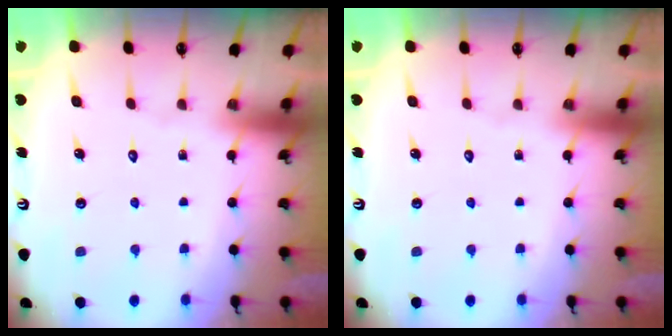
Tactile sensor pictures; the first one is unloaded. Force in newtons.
{"total": 0.0}